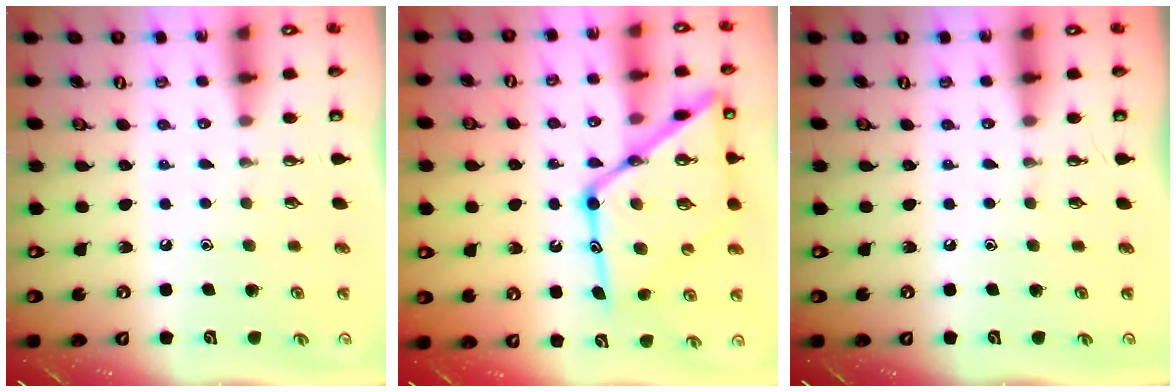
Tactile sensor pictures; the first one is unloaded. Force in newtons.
{"total": 24.2, "press": 24.1, "slide": 2.0}
{"total": 0.0}